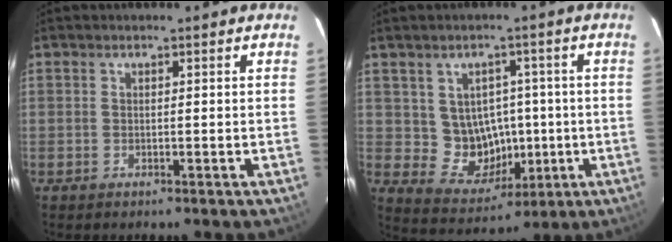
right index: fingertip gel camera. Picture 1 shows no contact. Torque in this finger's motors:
{"motor_torque": [0.19, 0.05, 0.05, 0.01]}